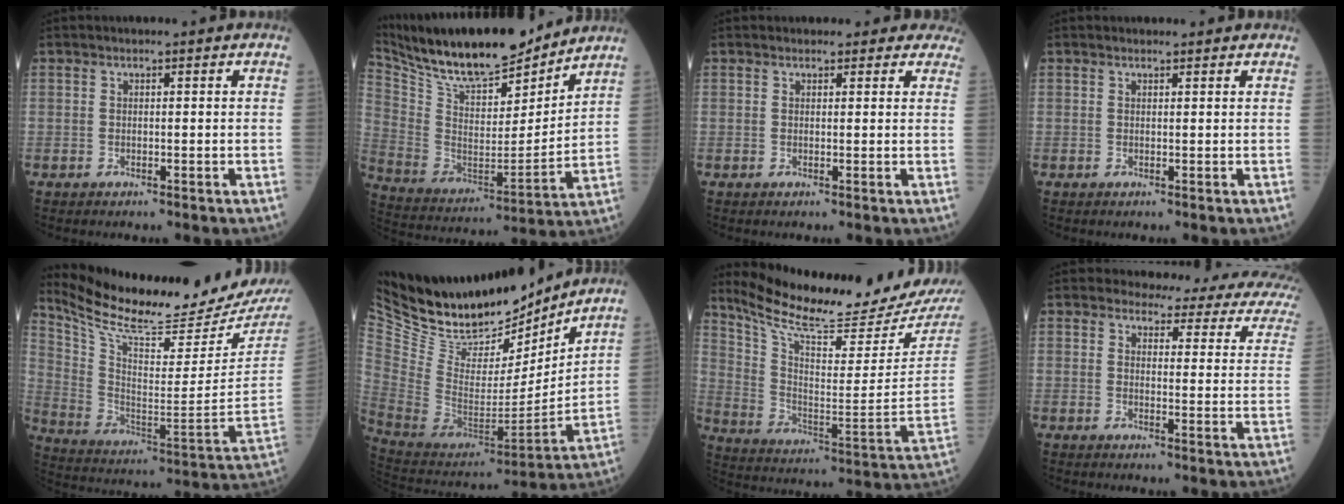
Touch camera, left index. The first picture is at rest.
{"total": 21.2, "force": [18.7, 4.6, 9.0], "torque": [-0.179, -0.005, 0.321]}
{"total": 6.3, "force": [5.6, 2.7, 0.2], "torque": [0.036, 0.002, 0.036]}
{"total": 2.0, "force": [1.9, 0.7, 0.5], "torque": [-0.010, 0.015, 0.019]}
{"total": 22.7, "force": [21.2, 0.0, 8.0], "torque": [-0.166, -0.097, 0.328]}
{"total": 21.0, "force": [18.8, 6.2, 7.2], "torque": [-0.145, -0.029, 0.325]}
{"total": 20.2, "force": [18.9, -0.7, 7.1], "torque": [-0.139, -0.096, 0.290]}
{"total": 15.5, "force": [13.8, 4.4, 5.7], "torque": [-0.041, -0.042, 0.123]}